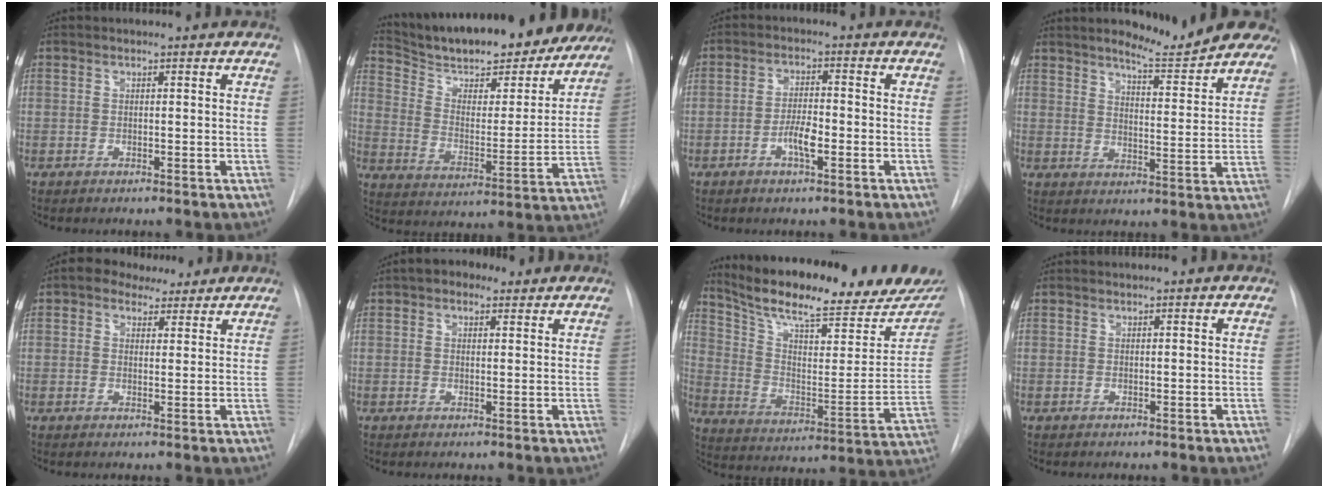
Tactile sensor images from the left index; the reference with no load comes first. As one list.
[{"total": 24.4, "force": [21.9, 5.6, 9.3], "torque": [-0.150, -0.016, 0.310]}, {"total": 4.1, "force": [-1.6, 1.0, 3.6], "torque": [-0.069, 0.003, -0.031]}, {"total": 12.0, "force": [10.8, 1.1, 5.0], "torque": [-0.062, -0.017, 0.137]}, {"total": 5.4, "force": [3.9, 3.0, 2.1], "torque": [-0.033, 0.024, 0.064]}, {"total": 3.7, "force": [2.3, 2.2, 1.9], "torque": [-0.029, 0.019, 0.032]}, {"total": 26.4, "force": [21.9, 4.4, 14.1], "torque": [-0.227, -0.046, 0.308]}, {"total": 0.0}]